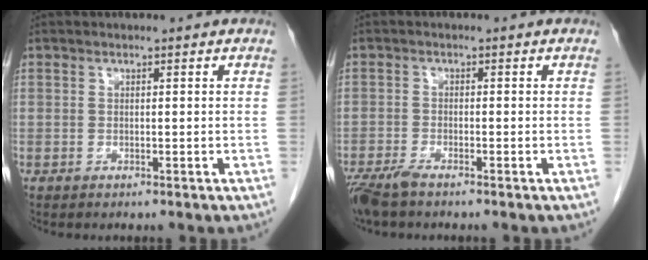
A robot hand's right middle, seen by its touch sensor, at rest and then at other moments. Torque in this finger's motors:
{"motor_torque": [0.11, -0.05, 0.02, 0.01]}